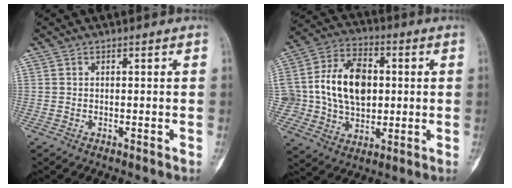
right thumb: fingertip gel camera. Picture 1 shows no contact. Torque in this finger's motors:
{"motor_torque": [0.35, 0.32, 0.82, -0.69, 0.13]}